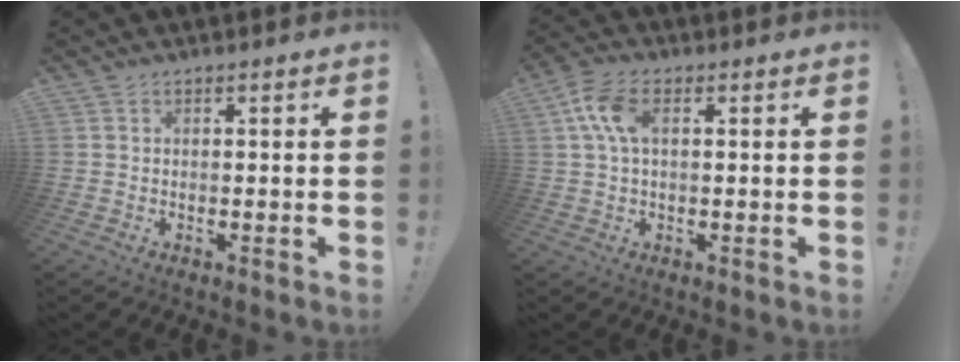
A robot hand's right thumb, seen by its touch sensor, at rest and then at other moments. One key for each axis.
{"total": 8.2, "fx": 1.9, "fy": 4.6, "fz": 6.6, "tx": -0.135, "ty": 0.010, "tz": 0.035}